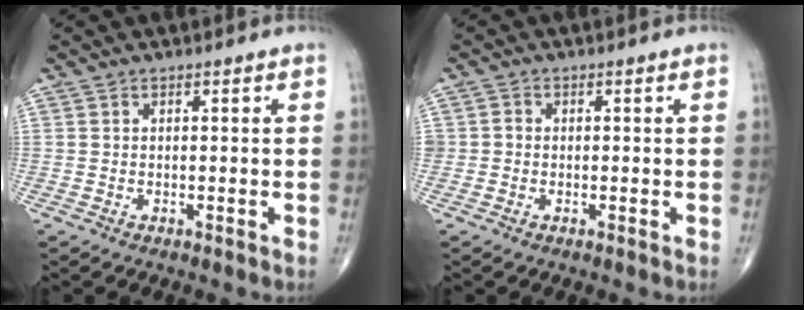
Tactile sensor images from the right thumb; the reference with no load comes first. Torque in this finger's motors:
{"motor_torque": [-0.23, -0.25, 0.19, 0.12, -0.03]}